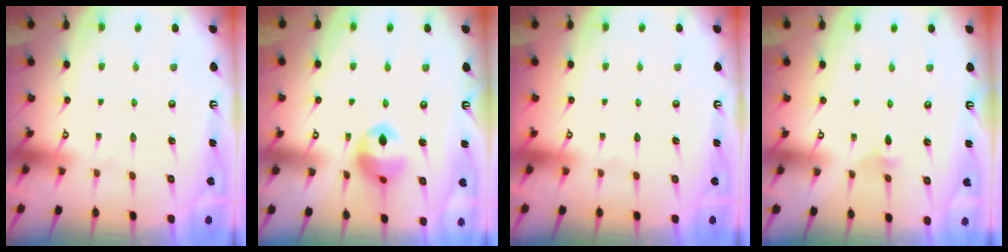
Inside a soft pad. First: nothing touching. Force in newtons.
{"total": 11.5, "press": 11.3, "slide": 1.7}
{"total": 0.0}
{"total": 1.7, "press": 1.6, "slide": 0.5}